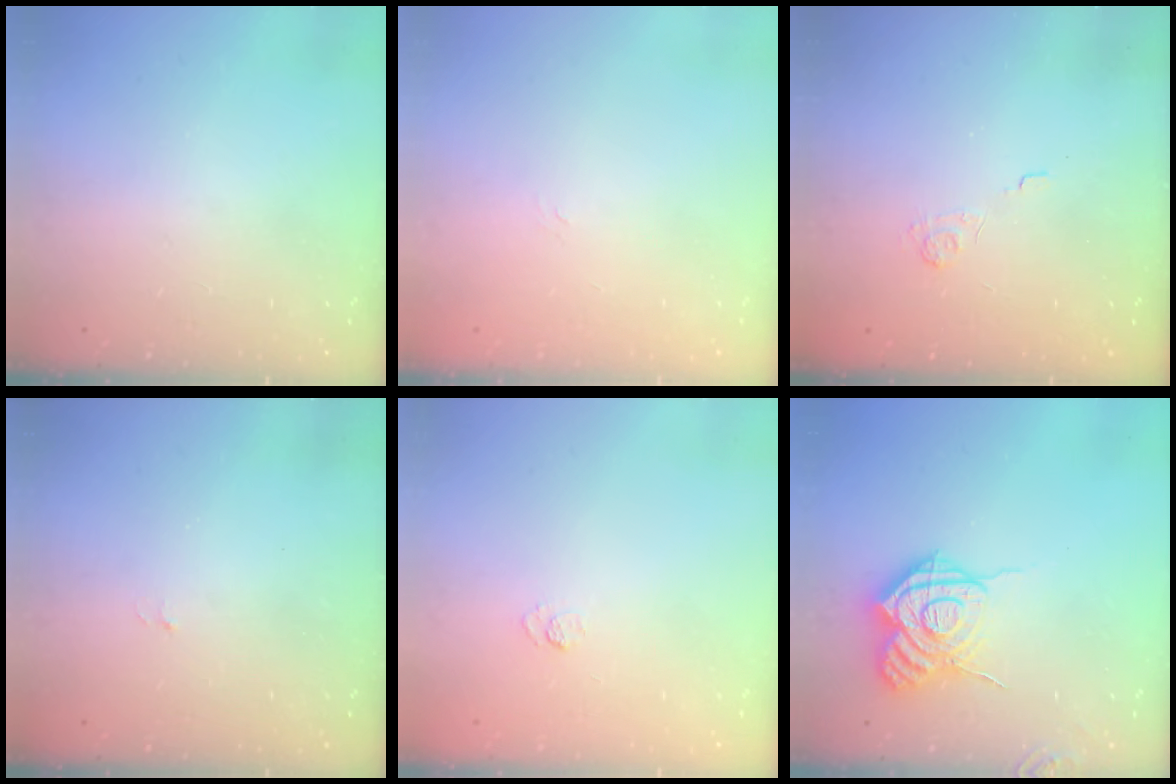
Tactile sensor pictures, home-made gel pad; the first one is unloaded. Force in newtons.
{"total": 2.3, "press": 2.0, "slide": 1.1}
{"total": 2.0, "press": 1.4, "slide": 1.4}
{"total": 2.8, "press": 2.6, "slide": 0.8}
{"total": 4.2, "press": 4.0, "slide": 1.3}
{"total": 15.3, "press": 15.2, "slide": 1.6}